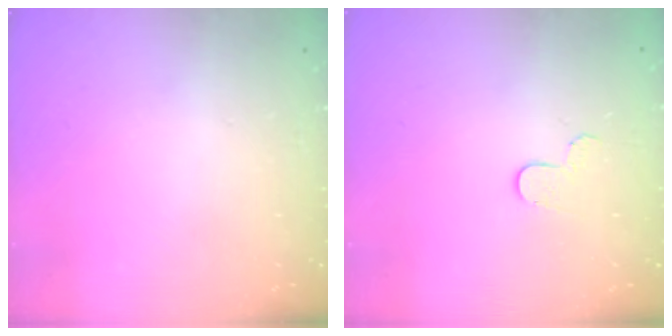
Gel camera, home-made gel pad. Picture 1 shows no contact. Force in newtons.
{"total": 4.9, "press": 4.8, "slide": 0.4}